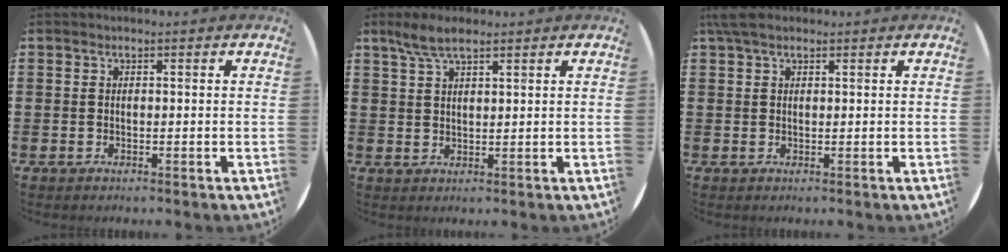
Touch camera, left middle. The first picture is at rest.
{"total": 4.0, "force": [3.0, 1.1, 2.4], "torque": [-0.054, 0.003, 0.054]}
{"total": 2.3, "force": [1.6, 0.9, 1.4], "torque": [-0.031, 0.008, 0.028]}